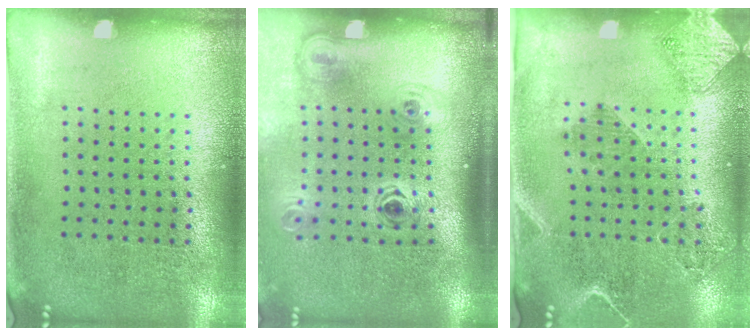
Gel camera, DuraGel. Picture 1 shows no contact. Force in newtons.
{"total": 2.1, "press": 1.4, "slide": 1.6}
{"total": 1.9, "press": 1.7, "slide": 0.8}